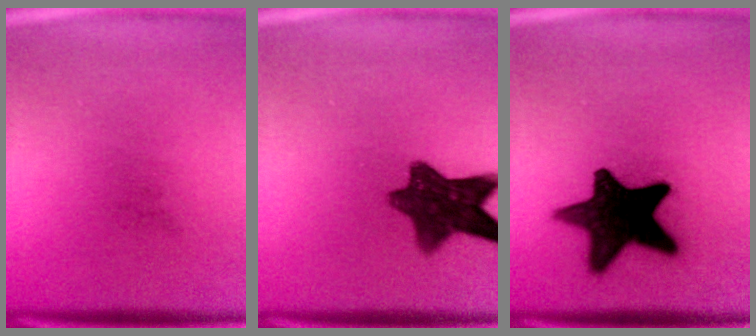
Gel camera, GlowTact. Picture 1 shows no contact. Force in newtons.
{"total": 10.0}
{"total": 15.8}